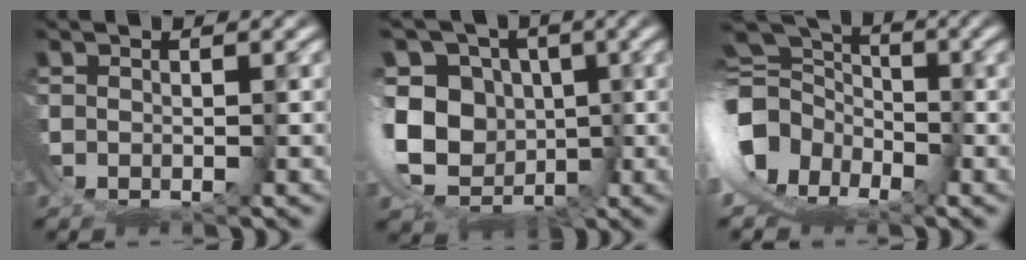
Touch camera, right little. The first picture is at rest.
{"total": 14.4, "force": [-1.7, 11.7, 8.3], "torque": [-0.154, -0.045, -0.024]}
{"total": 14.0, "force": [-1.1, 11.8, 7.5], "torque": [-0.154, -0.022, -0.032]}